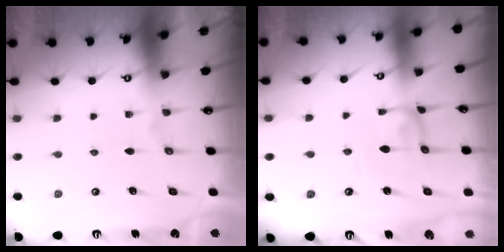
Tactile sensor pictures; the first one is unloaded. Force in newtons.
{"total": 2.0, "press": 2.0, "slide": 0.1}